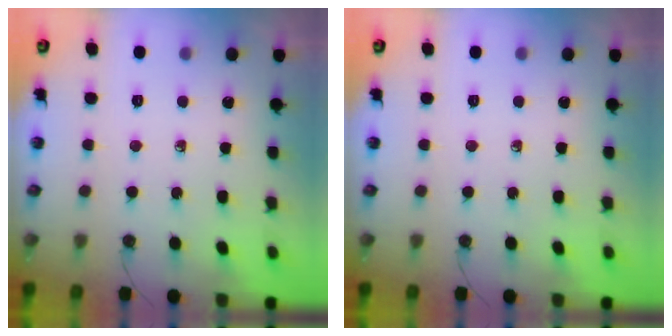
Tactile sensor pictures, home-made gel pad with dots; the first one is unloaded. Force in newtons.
{"total": 0.0}